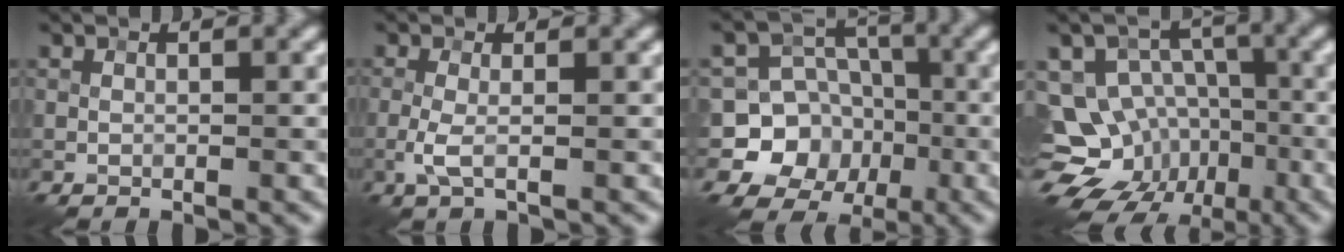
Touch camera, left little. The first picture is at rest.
{"total": 2.0, "force": [-0.5, 0.4, 1.8], "torque": [-0.042, 0.001, -0.017]}
{"total": 9.3, "force": [-2.2, 8.7, 2.4], "torque": [-0.043, 0.016, -0.067]}
{"total": 13.6, "force": [-5.9, 11.4, 4.4], "torque": [-0.082, -0.017, -0.099]}